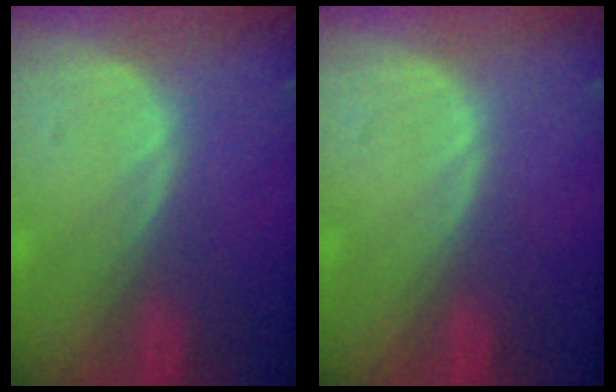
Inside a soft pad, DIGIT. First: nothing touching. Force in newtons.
{"total": 0.0}